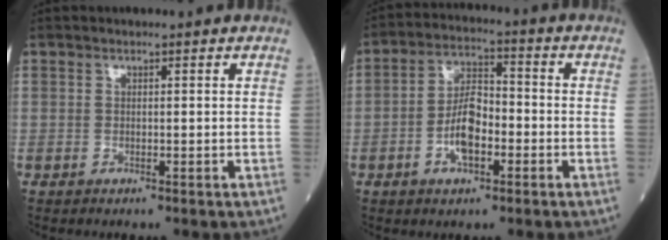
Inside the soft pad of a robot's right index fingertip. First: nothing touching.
{"total": 7.1, "force": [-2.3, 3.1, 6.0], "torque": [-0.122, 0.015, -0.043]}